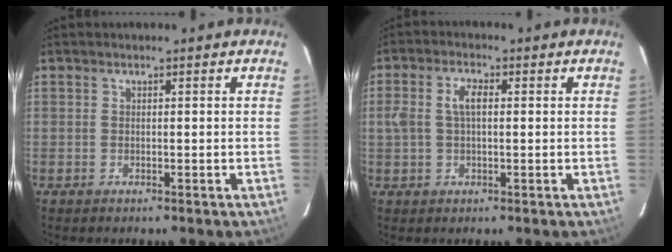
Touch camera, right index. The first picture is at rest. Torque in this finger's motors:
{"motor_torque": [0.09, 0.02, 0.14, 0.09]}